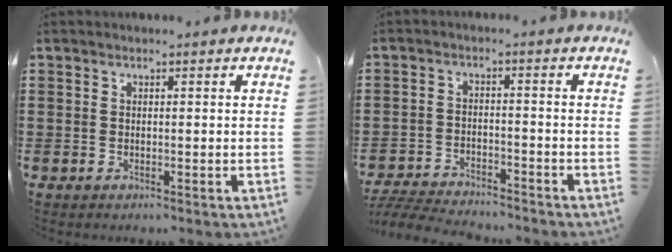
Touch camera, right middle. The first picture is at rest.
{"total": 5.1, "force": [-4.9, 0.5, 0.9], "torque": [-0.025, 0.003, -0.103]}